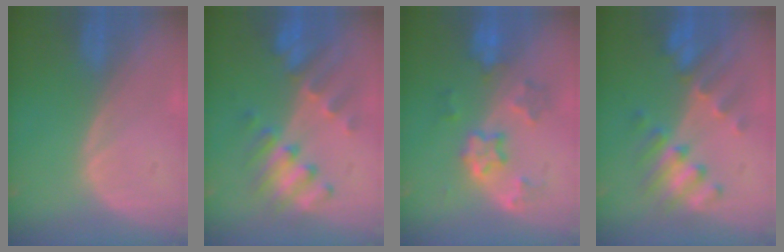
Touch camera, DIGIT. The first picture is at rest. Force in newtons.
{"total": 8.0, "press": 7.8, "slide": 1.3}
{"total": 6.4, "press": 6.1, "slide": 1.7}
{"total": 7.5, "press": 7.5, "slide": 0.5}